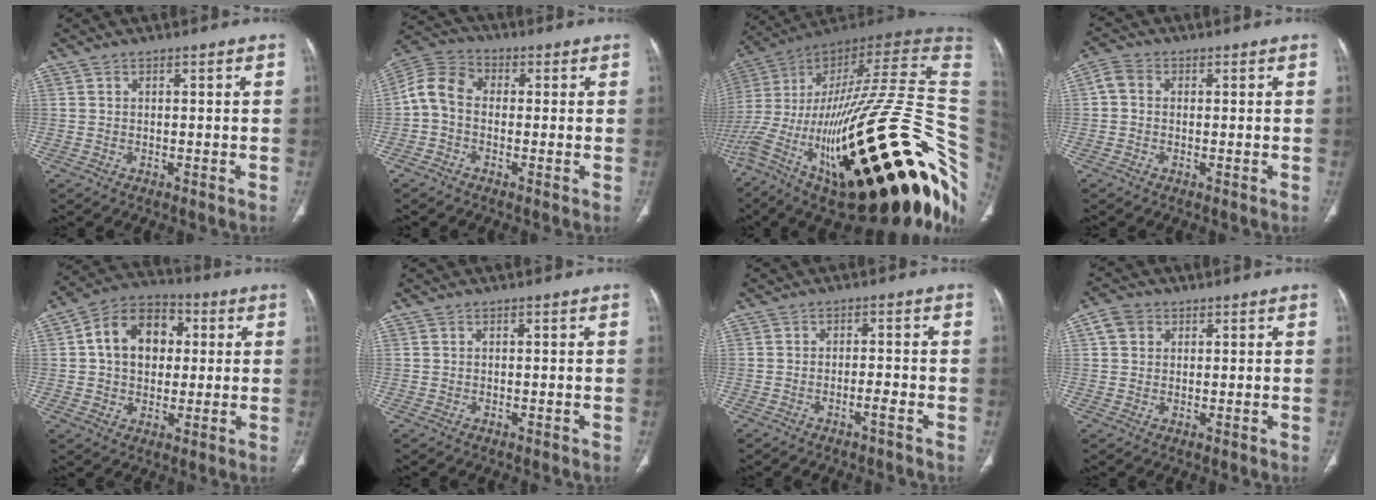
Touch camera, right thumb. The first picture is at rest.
{"total": 7.6, "force": [-0.5, 5.6, 5.2], "torque": [-0.090, 0.025, -0.026]}
{"total": 56.0, "force": [-13.7, 17.9, 51.2], "torque": [-0.764, 0.063, -0.223]}
{"total": 3.1, "force": [0.2, 2.5, 1.9], "torque": [-0.034, 0.009, -0.006]}
{"total": 13.4, "force": [2.3, 9.8, 8.9], "torque": [-0.109, 0.014, 0.029]}
{"total": 0.0}
{"total": 2.1, "force": [-1.3, 0.2, 1.6], "torque": [-0.031, 0.013, -0.023]}
{"total": 3.9, "force": [1.5, 3.2, 1.7], "torque": [-0.023, 0.004, 0.028]}